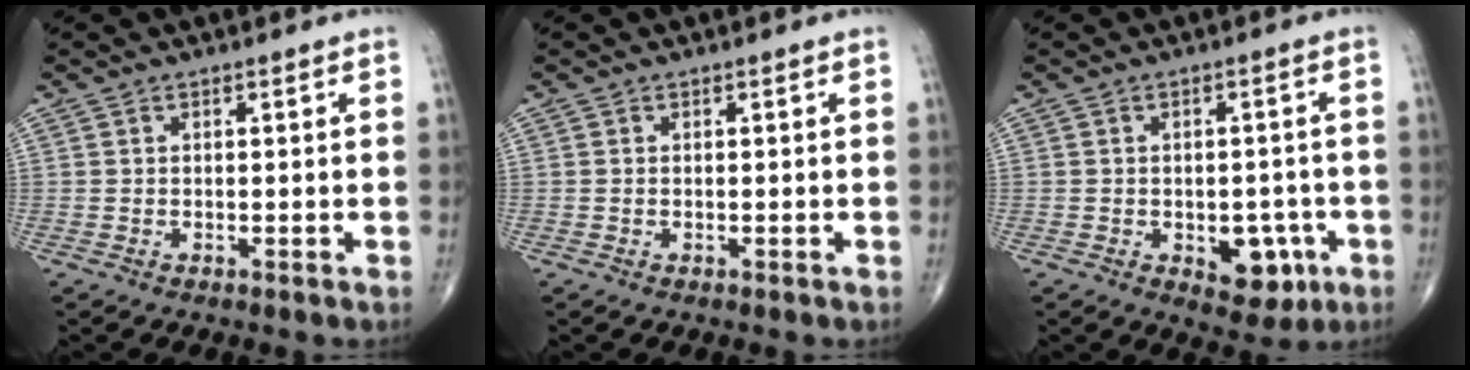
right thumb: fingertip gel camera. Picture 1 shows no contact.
{"total": 0.0}
{"total": 7.7, "force": [-2.7, 4.6, 5.6], "torque": [-0.036, 0.011, -0.026]}